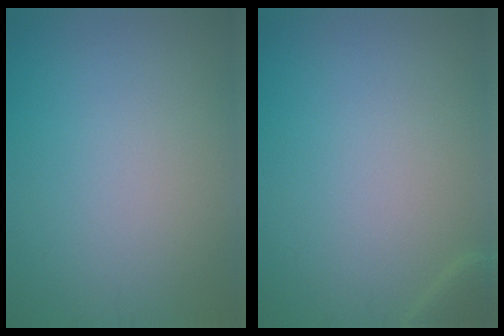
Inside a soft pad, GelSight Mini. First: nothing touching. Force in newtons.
{"total": 1.1, "press": 1.1, "slide": 0.1}